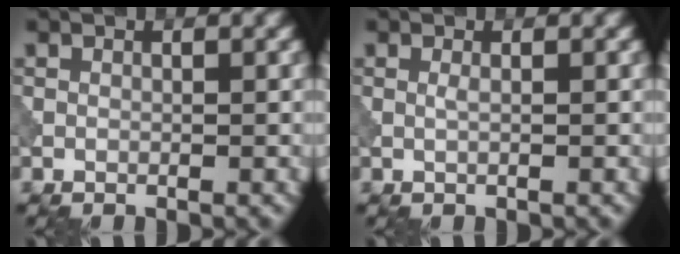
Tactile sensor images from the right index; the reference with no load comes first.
{"total": 0.6, "force": [0.0, 0.0, 0.6], "torque": [-0.013, 0.000, -0.001]}